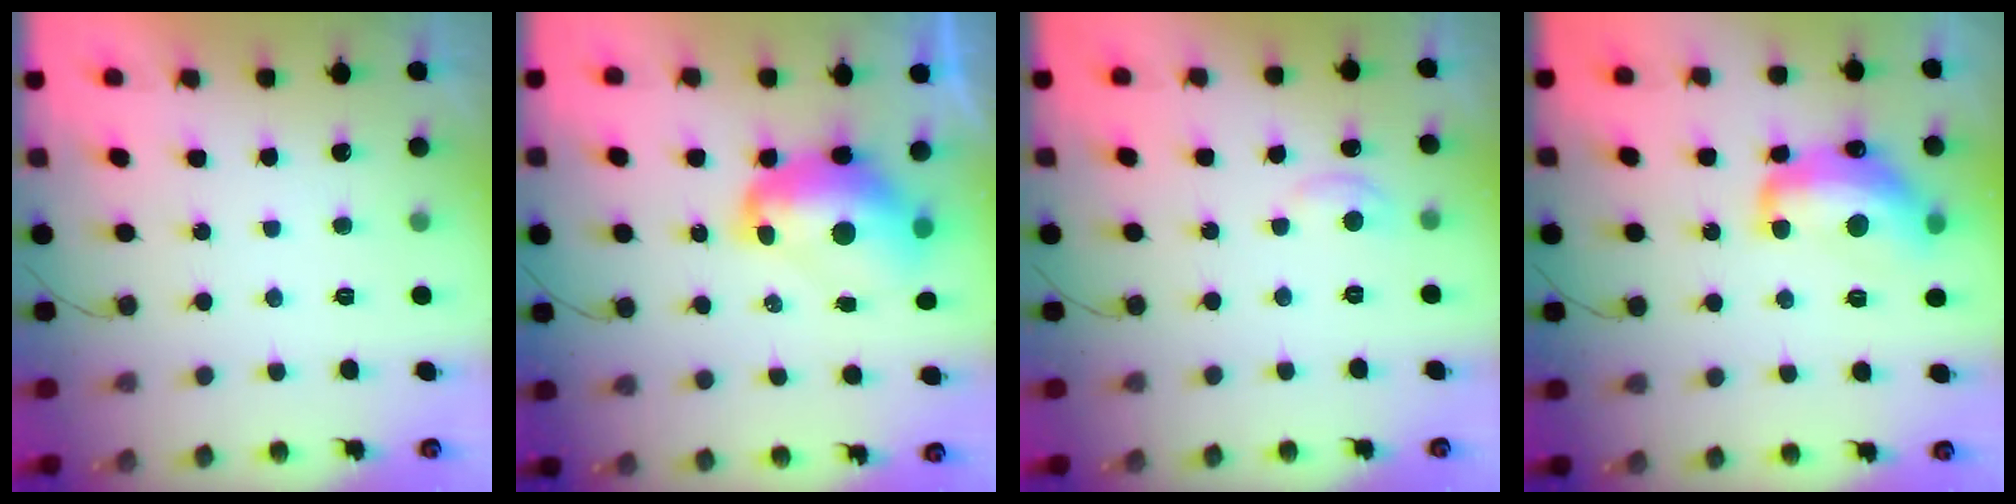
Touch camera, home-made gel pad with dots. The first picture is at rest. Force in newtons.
{"total": 11.8, "press": 11.7, "slide": 1.1}
{"total": 6.5, "press": 6.5, "slide": 0.6}
{"total": 15.3, "press": 15.3, "slide": 1.0}